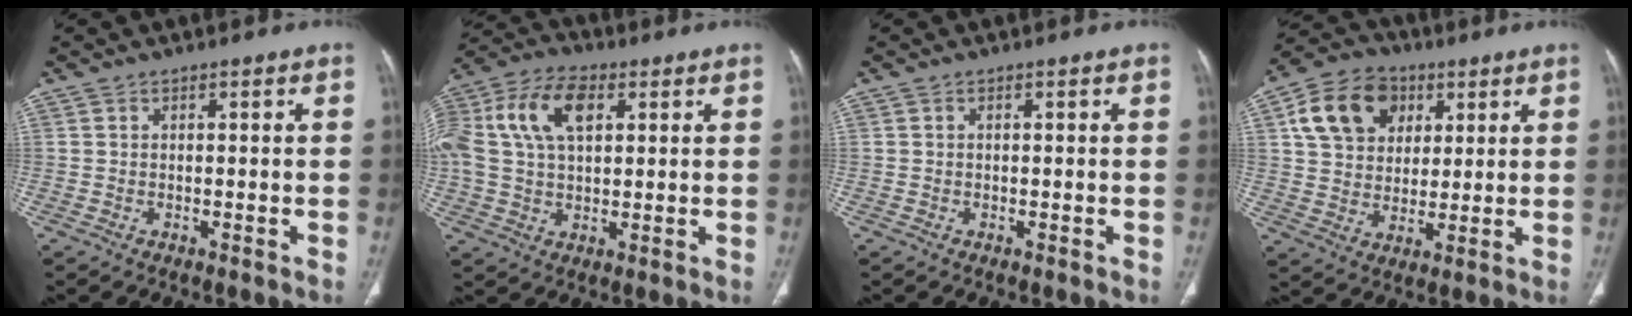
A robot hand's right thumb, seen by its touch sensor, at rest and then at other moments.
{"total": 19.5, "force": [6.1, 11.9, 14.1], "torque": [-0.317, 0.034, 0.108]}
{"total": 0.0}
{"total": 14.1, "force": [5.2, 10.8, 7.5], "torque": [-0.116, -0.001, 0.087]}